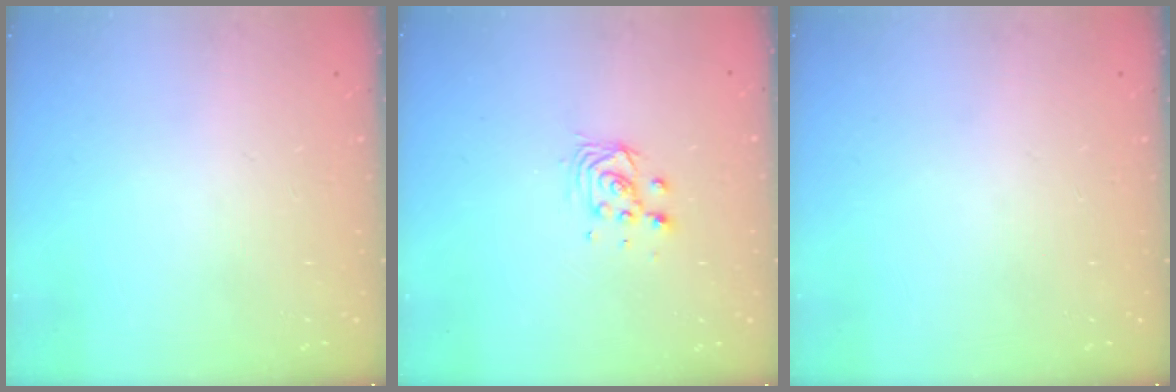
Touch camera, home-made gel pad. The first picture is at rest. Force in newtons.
{"total": 4.2, "press": 4.2, "slide": 0.3}
{"total": 0.0}